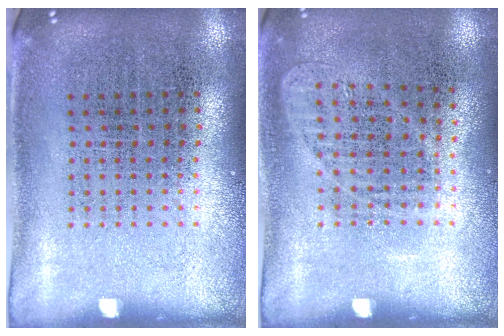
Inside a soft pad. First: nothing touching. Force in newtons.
{"total": 0.9, "press": 0.8, "slide": 0.4}